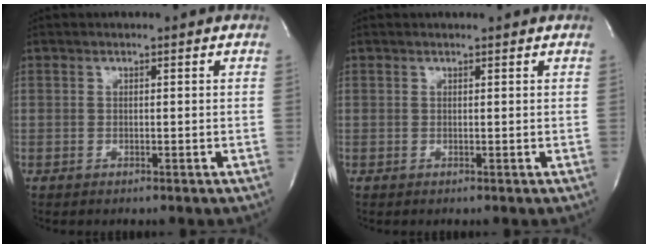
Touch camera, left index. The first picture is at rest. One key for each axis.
{"total": 1.1, "fx": 1.1, "fy": 0.0, "fz": 0.2, "tx": -0.008, "ty": 0.008, "tz": 0.016}